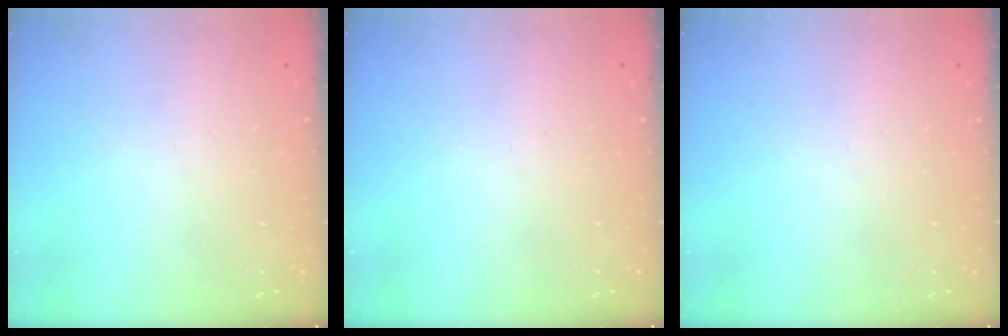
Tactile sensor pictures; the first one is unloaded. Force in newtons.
{"total": 0.0}
{"total": 0.0}